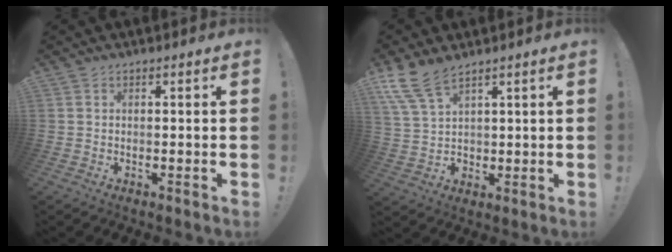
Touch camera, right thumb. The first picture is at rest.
{"total": 11.8, "force": [7.5, 6.4, 6.5], "torque": [-0.127, -0.033, 0.149]}